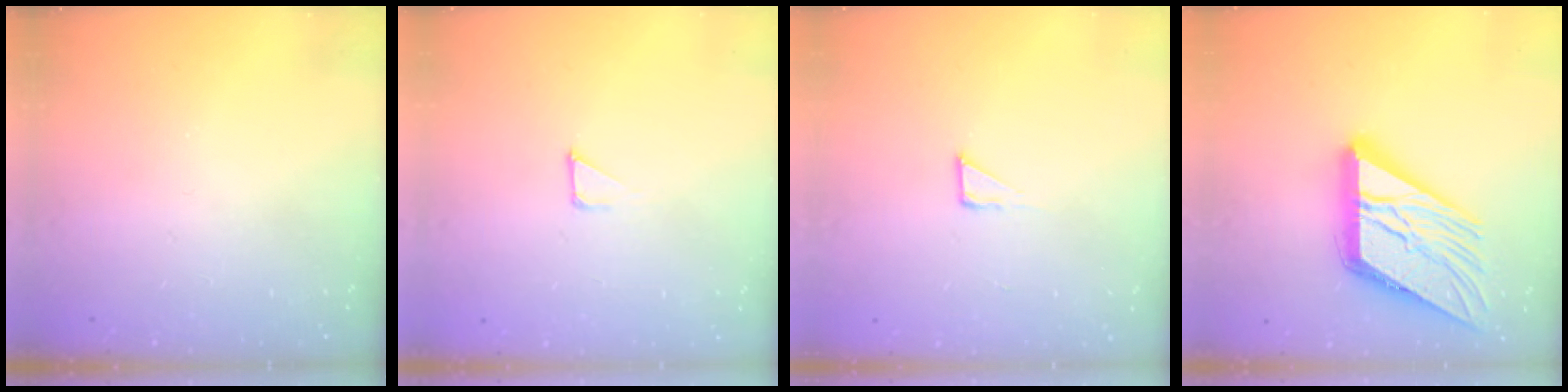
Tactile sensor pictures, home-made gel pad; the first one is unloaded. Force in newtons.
{"total": 1.3, "press": 1.3, "slide": 0.0}
{"total": 2.6, "press": 2.6, "slide": 0.1}
{"total": 21.6, "press": 21.4, "slide": 2.5}